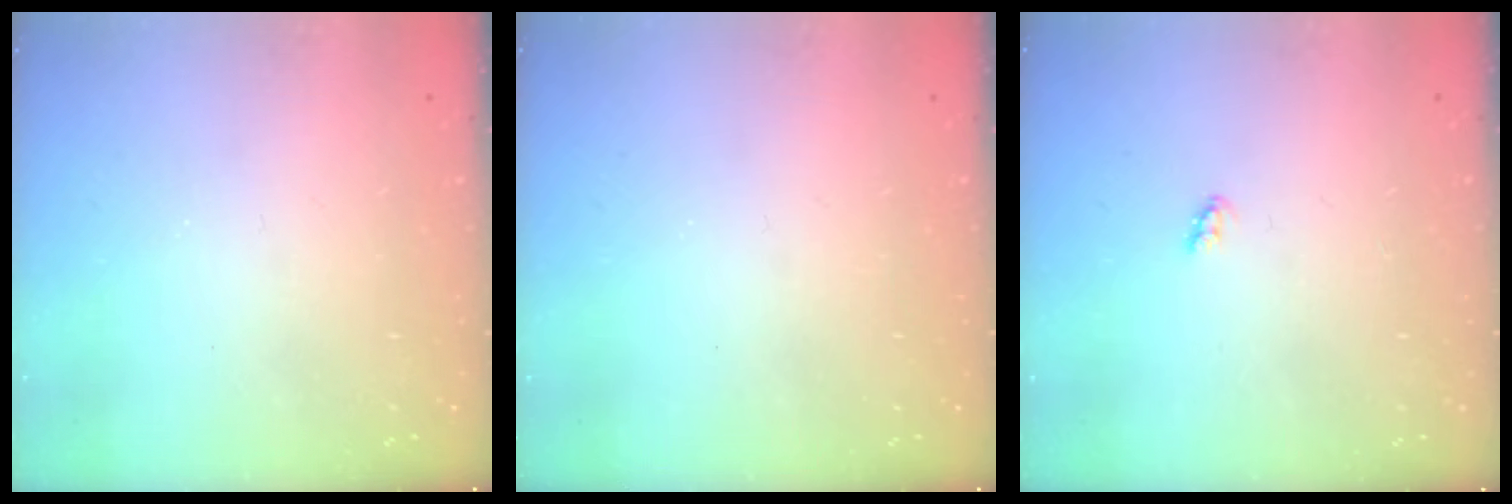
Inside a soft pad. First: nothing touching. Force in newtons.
{"total": 0.0}
{"total": 2.4, "press": 2.4, "slide": 0.3}